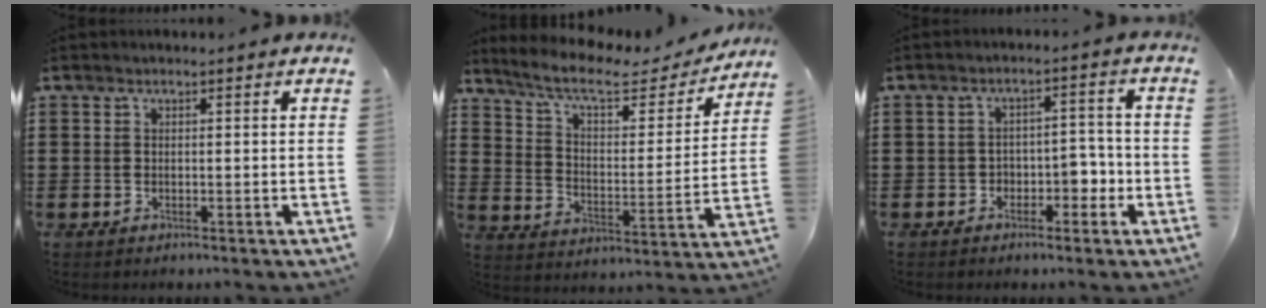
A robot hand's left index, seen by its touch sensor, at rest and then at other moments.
{"total": 8.2, "force": [6.4, 2.0, 4.6], "torque": [-0.108, -0.032, 0.106]}
{"total": 4.1, "force": [-2.3, 2.5, 2.3], "torque": [-0.045, 0.012, -0.047]}